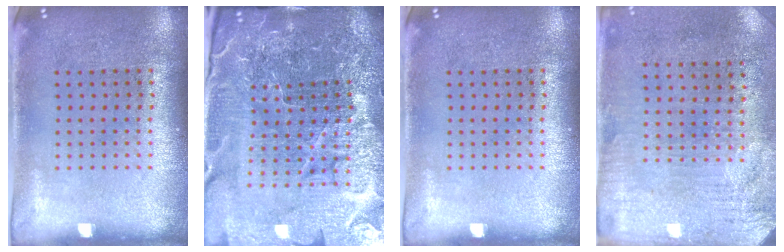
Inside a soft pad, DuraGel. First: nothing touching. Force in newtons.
{"total": 6.5, "press": 5.8, "slide": 3.0}
{"total": 0.0}
{"total": 3.4, "press": 2.8, "slide": 1.9}